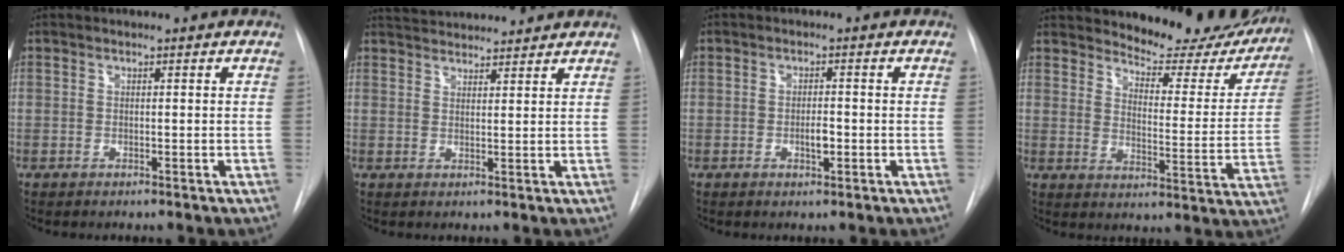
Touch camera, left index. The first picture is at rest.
{"total": 9.3, "force": [8.9, 1.3, 2.4], "torque": [-0.043, 0.029, 0.130]}
{"total": 2.0, "force": [-0.5, 0.6, 1.8], "torque": [-0.032, 0.000, -0.007]}
{"total": 19.4, "force": [17.8, 5.5, 5.2], "torque": [-0.046, -0.057, 0.211]}